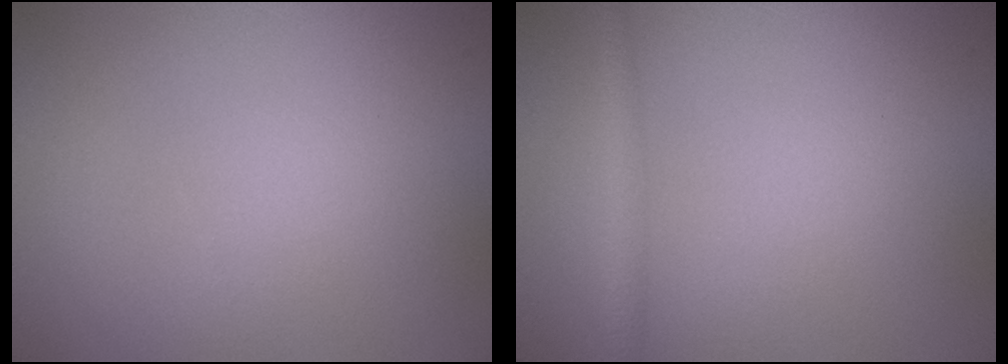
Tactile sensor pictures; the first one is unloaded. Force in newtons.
{"total": 1.7, "press": 1.7, "slide": 0.1}